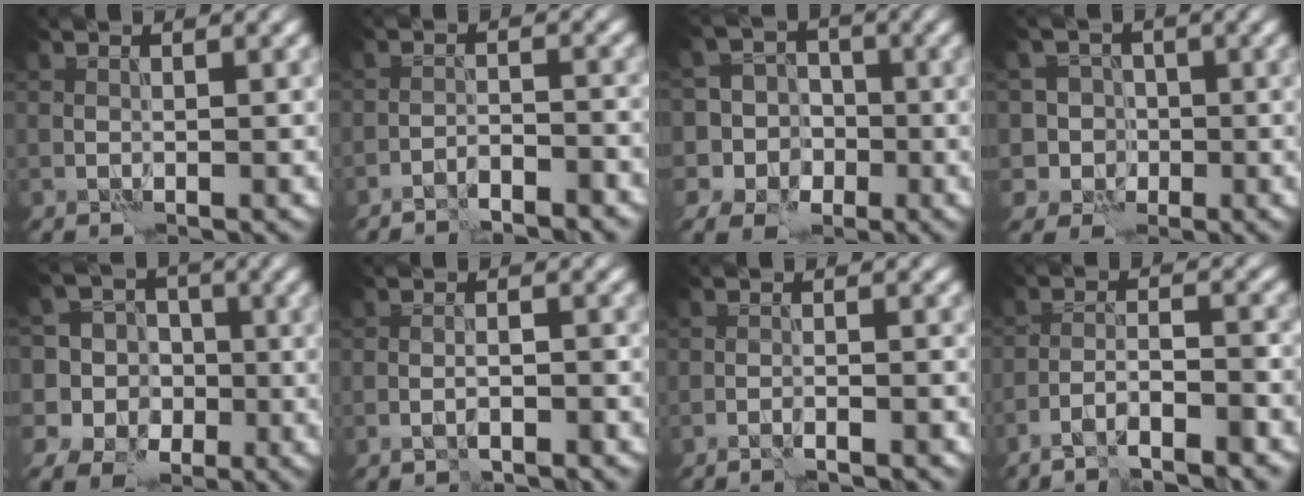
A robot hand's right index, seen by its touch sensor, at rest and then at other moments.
{"total": 3.2, "force": [-2.9, 0.4, 1.2], "torque": [-0.017, 0.005, -0.050]}
{"total": 9.0, "force": [-2.5, 8.5, 1.4], "torque": [-0.027, -0.003, -0.073]}
{"total": 4.3, "force": [-0.8, 4.3, 0.3], "torque": [0.027, 0.014, -0.041]}
{"total": 11.1, "force": [-1.4, 10.7, 2.5], "torque": [-0.089, 0.011, -0.051]}
{"total": 2.0, "force": [-1.3, 0.5, 1.4], "torque": [-0.019, 0.006, -0.023]}
{"total": 1.9, "force": [-1.7, -0.1, 0.8], "torque": [-0.016, 0.005, -0.029]}
{"total": 5.0, "force": [-3.9, 0.8, 3.0], "torque": [-0.045, 0.004, -0.068]}